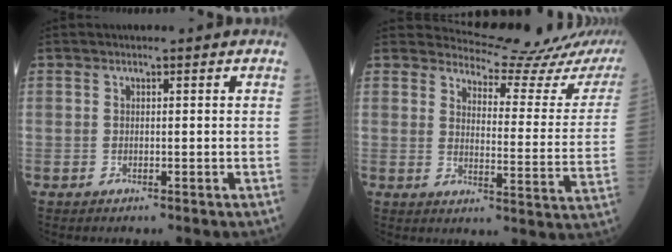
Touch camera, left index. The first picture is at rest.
{"total": 14.7, "force": [14.6, 1.0, 1.8], "torque": [-0.009, -0.095, 0.153]}